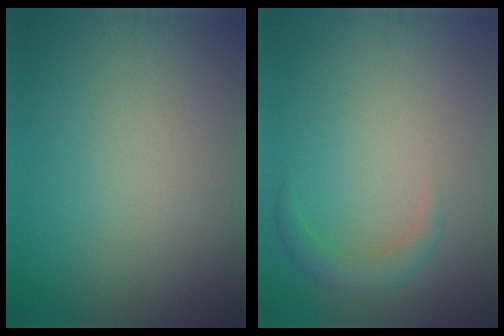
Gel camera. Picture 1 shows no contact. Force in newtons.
{"total": 2.0, "press": 2.0, "slide": 0.2}